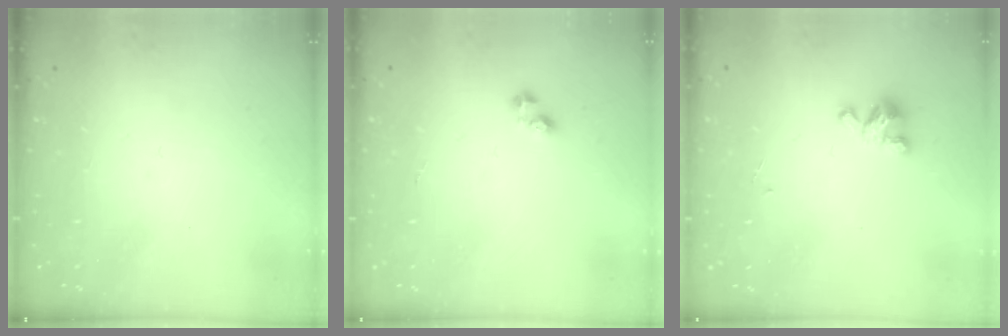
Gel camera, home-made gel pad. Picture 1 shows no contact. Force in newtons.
{"total": 2.2, "press": 2.2, "slide": 0.3}
{"total": 3.6, "press": 3.6, "slide": 0.3}